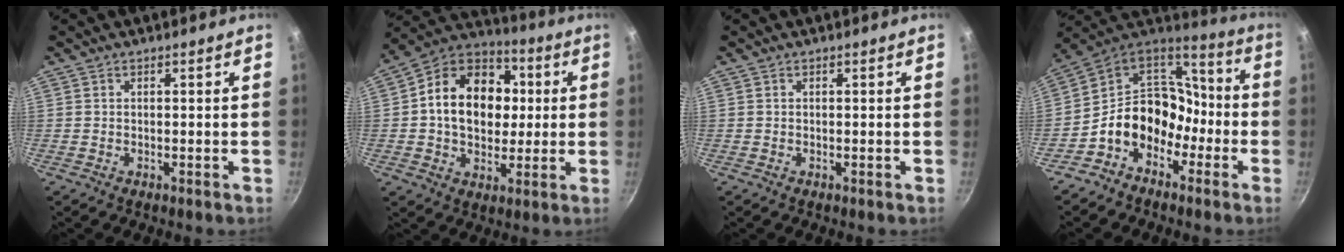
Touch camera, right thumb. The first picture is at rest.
{"total": 18.5, "force": [1.8, 14.0, 11.9], "torque": [-0.163, 0.024, 0.015]}
{"total": 0.0}
{"total": 15.4, "force": [-5.8, 12.0, 7.7], "torque": [-0.079, 0.079, -0.122]}